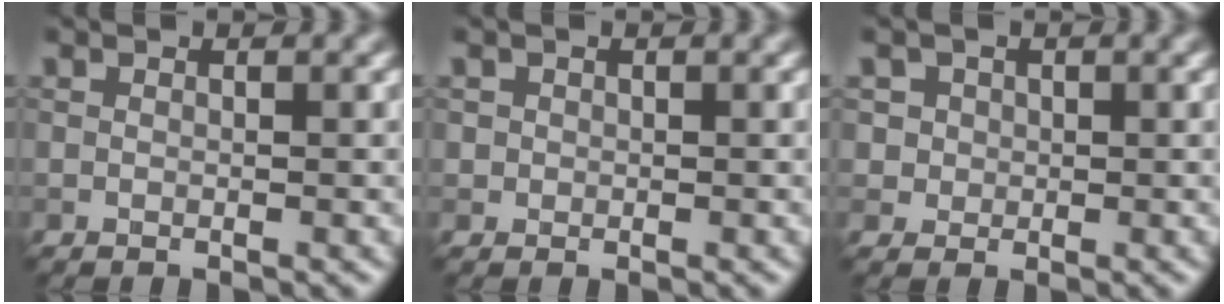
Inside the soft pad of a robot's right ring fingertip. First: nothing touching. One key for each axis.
{"total": 0.7, "fx": 0.1, "fy": 0.7, "fz": 0.1, "tx": 0.008, "ty": -0.003, "tz": 0.000}
{"total": 2.9, "fx": 1.1, "fy": 2.6, "fz": 1.0, "tx": -0.013, "ty": 0.004, "tz": 0.018}